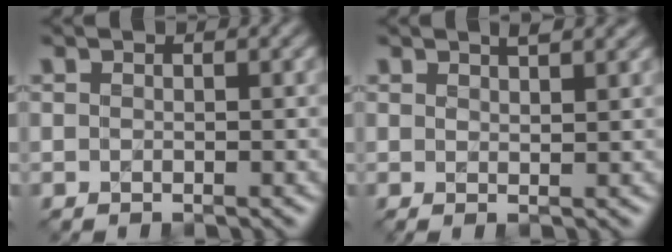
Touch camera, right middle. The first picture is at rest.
{"total": 1.9, "force": [1.4, 0.5, 1.2], "torque": [-0.006, 0.006, 0.018]}